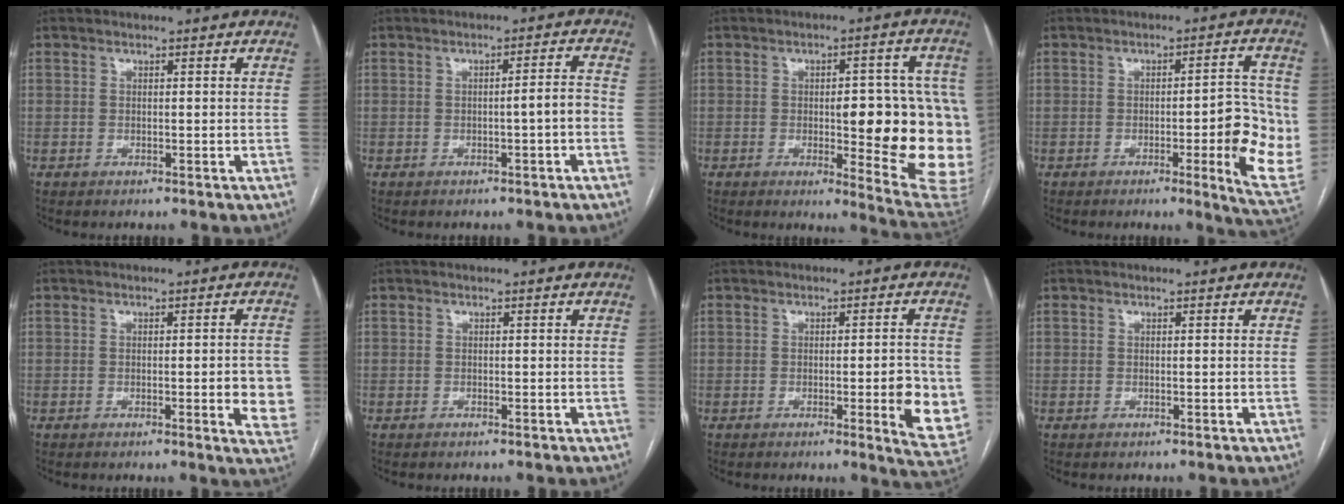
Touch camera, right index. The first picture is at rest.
{"total": 2.9, "force": [-1.0, -0.1, 2.7], "torque": [-0.034, 0.005, -0.016]}
{"total": 18.4, "force": [-1.4, 4.4, 17.8], "torque": [-0.152, 0.013, 0.003]}
{"total": 10.6, "force": [-1.6, 1.5, 10.4], "torque": [-0.116, 0.002, -0.019]}
{"total": 5.6, "force": [-0.9, 1.1, 5.4], "torque": [-0.057, -0.004, -0.010]}
{"total": 0.0}
{"total": 7.5, "force": [-1.3, 1.4, 7.2], "torque": [-0.084, -0.006, -0.013]}
{"total": 0.0}